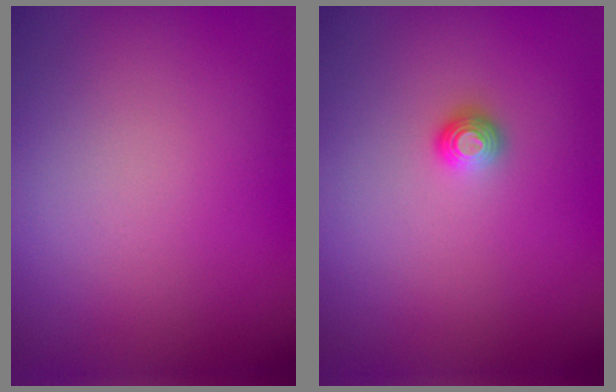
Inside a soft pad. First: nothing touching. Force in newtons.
{"total": 1.1, "press": 1.0, "slide": 0.4}